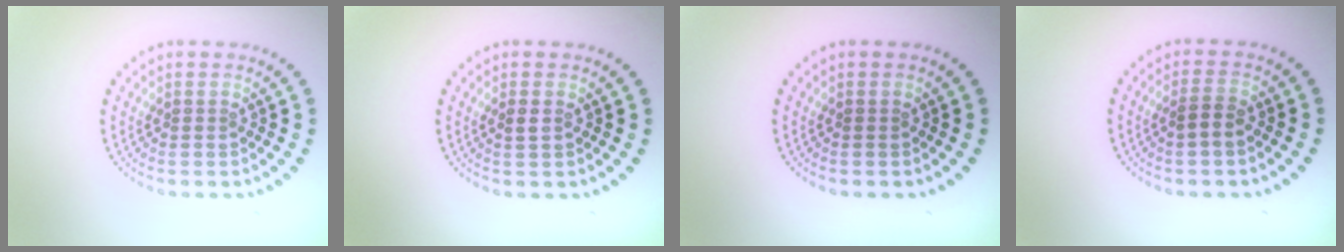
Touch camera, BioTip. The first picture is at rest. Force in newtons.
{"total": 0.8, "press": 0.8, "slide": 0.1}
{"total": 0.0}
{"total": 1.6, "press": 1.5, "slide": 0.6}